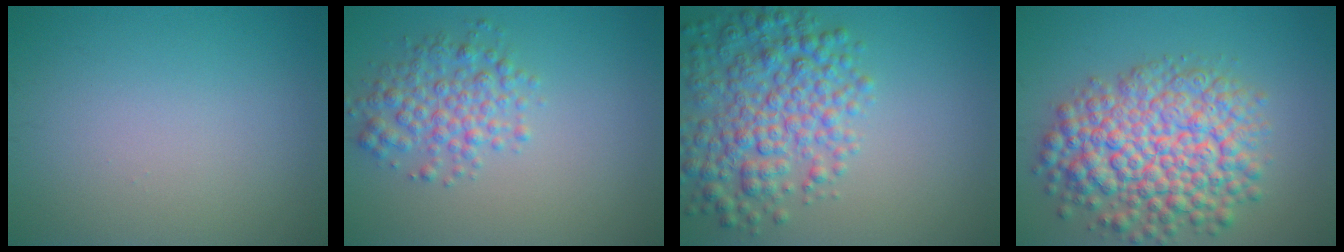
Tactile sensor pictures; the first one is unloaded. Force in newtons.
{"total": 3.6, "press": 3.6, "slide": 0.0}
{"total": 6.7, "press": 6.7, "slide": 0.2}
{"total": 9.6, "press": 9.6, "slide": 0.4}